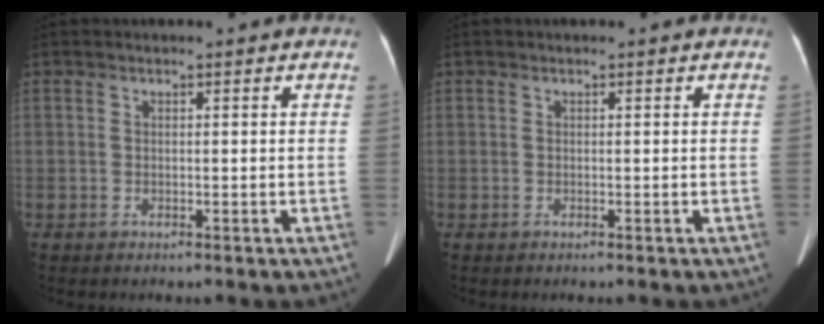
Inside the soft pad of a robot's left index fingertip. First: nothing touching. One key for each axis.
{"total": 0.0}